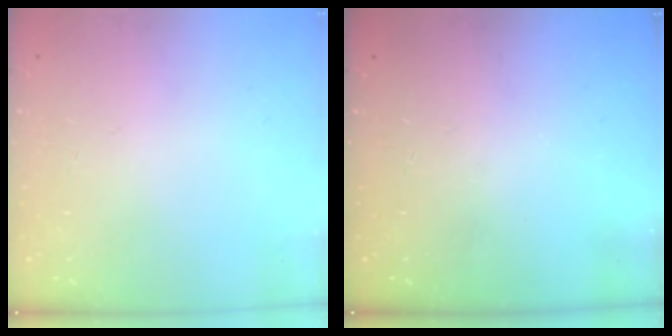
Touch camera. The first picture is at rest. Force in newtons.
{"total": 0.0}